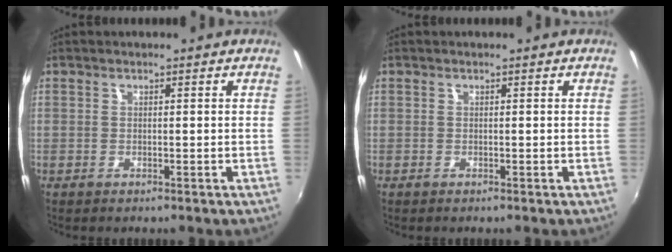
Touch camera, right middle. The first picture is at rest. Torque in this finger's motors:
{"motor_torque": [0.07, -0.26, 0.00, 0.01]}